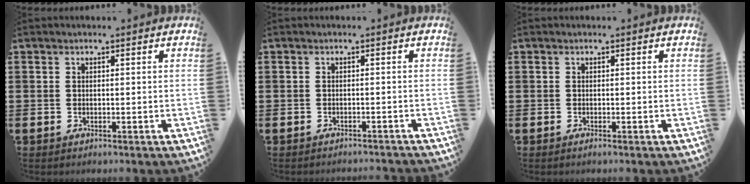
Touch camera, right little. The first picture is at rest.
{"total": 0.8, "force": [-0.8, -0.1, 0.0], "torque": [-0.001, -0.001, -0.016]}
{"total": 0.0}